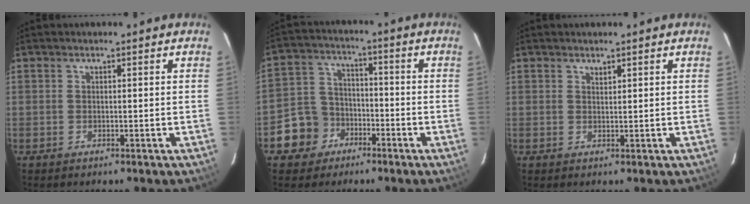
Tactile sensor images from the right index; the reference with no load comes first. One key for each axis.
{"total": 8.8, "fx": -4.5, "fy": 7.4, "fz": 1.5, "tx": -0.057, "ty": 0.032, "tz": -0.073}
{"total": 0.8, "fx": 0.7, "fy": 0.2, "fz": 0.2, "tx": -0.003, "ty": 0.000, "tz": 0.013}